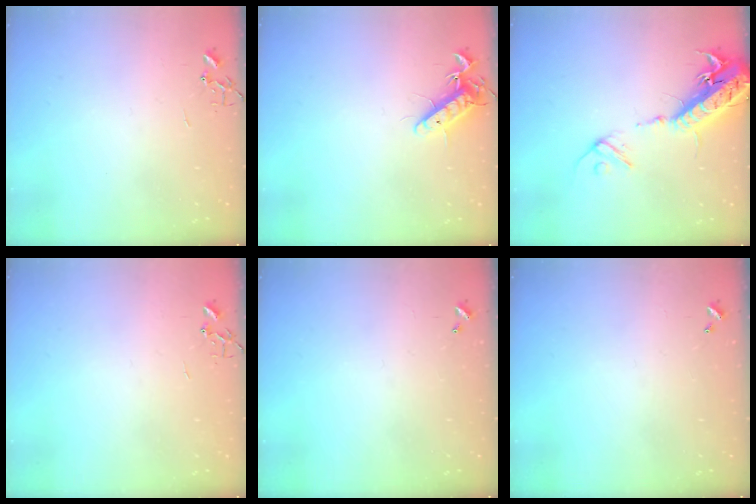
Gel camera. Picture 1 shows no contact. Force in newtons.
{"total": 11.3, "press": 11.2, "slide": 1.5}
{"total": 18.2, "press": 17.7, "slide": 4.1}
{"total": 0.0}
{"total": 0.0}
{"total": 0.0}